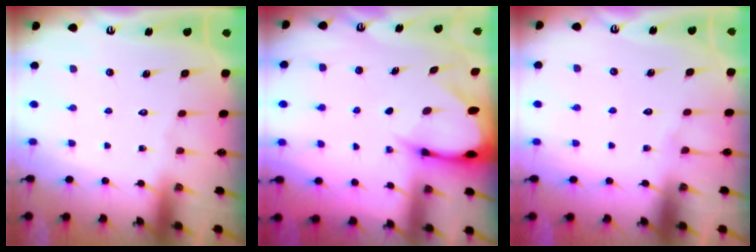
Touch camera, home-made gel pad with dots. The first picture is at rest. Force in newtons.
{"total": 4.1, "press": 4.0, "slide": 0.4}
{"total": 2.9, "press": 2.9, "slide": 0.2}